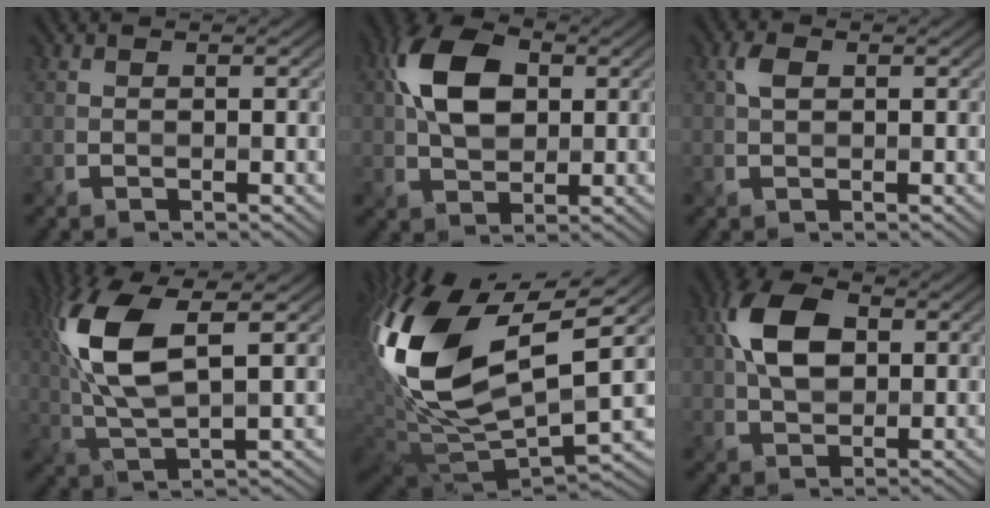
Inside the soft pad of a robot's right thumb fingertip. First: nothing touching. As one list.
[{"total": 9.6, "force": [2.1, 6.2, 6.9], "torque": [-0.151, 0.015, 0.035]}, {"total": 1.9, "force": [0.6, 1.2, 1.4], "torque": [-0.032, 0.004, 0.012]}, {"total": 12.2, "force": [3.1, 4.9, 10.8], "torque": [-0.258, 0.008, 0.065]}, {"total": 18.6, "force": [5.6, 9.3, 15.1], "torque": [-0.342, 0.011, 0.094]}, {"total": 8.2, "force": [1.7, 5.3, 6.0], "torque": [-0.128, 0.014, 0.028]}]